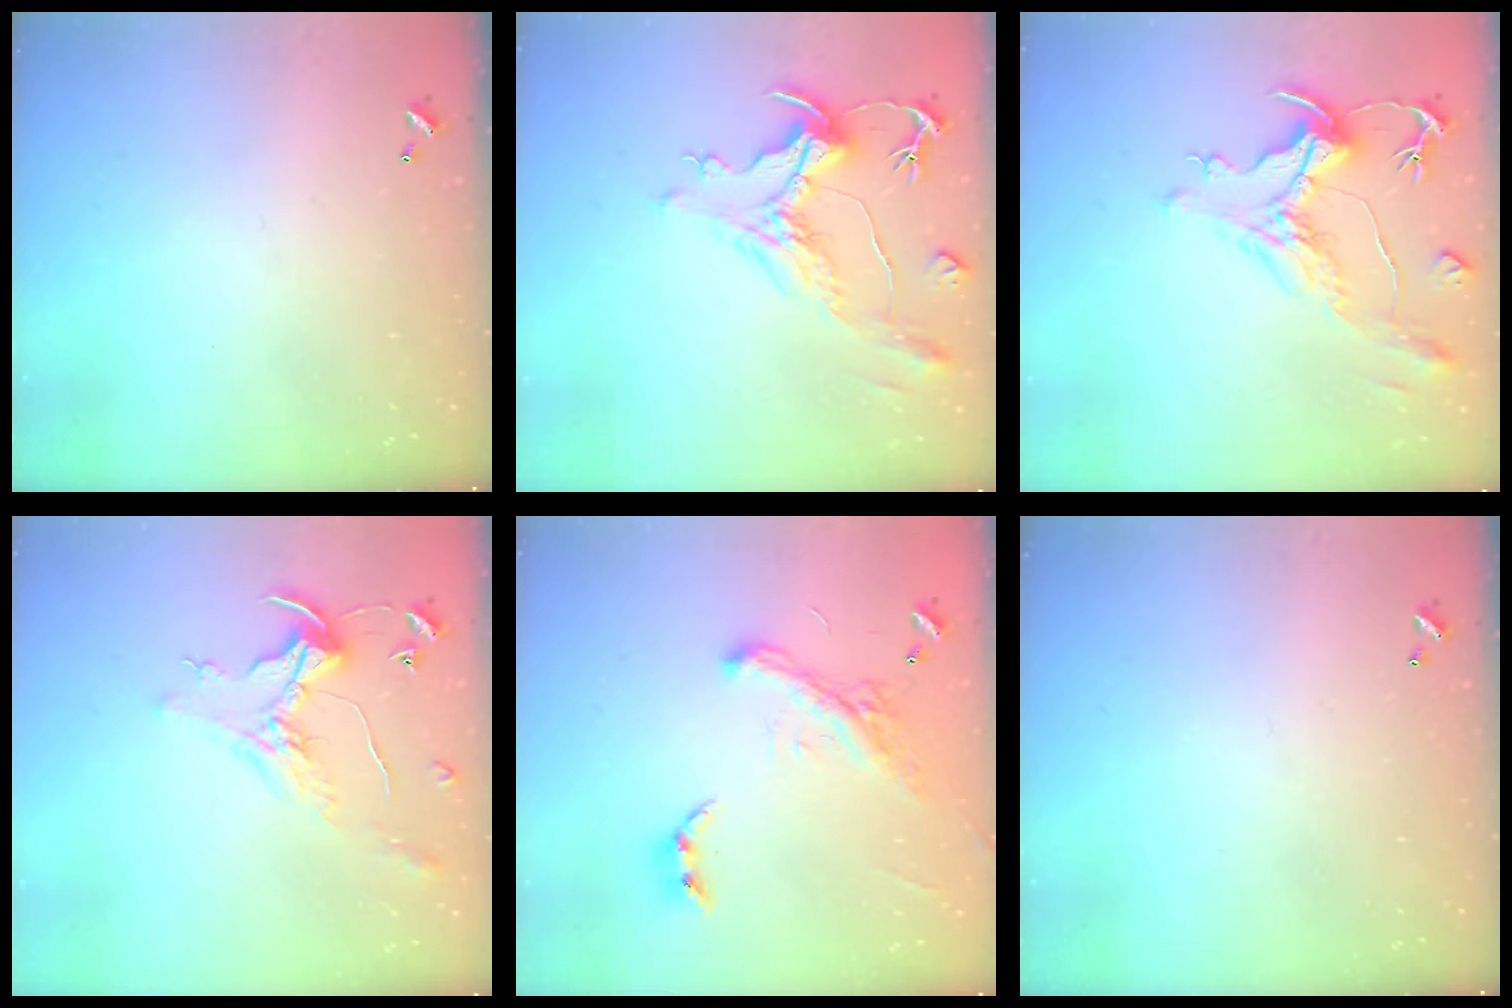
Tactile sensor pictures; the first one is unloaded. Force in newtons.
{"total": 1.6, "press": 0.0, "slide": 1.6}
{"total": 1.6, "press": 0.0, "slide": 1.6}
{"total": 0.8, "press": 0.0, "slide": 0.8}
{"total": 2.2, "press": 2.2, "slide": 0.1}
{"total": 0.0}